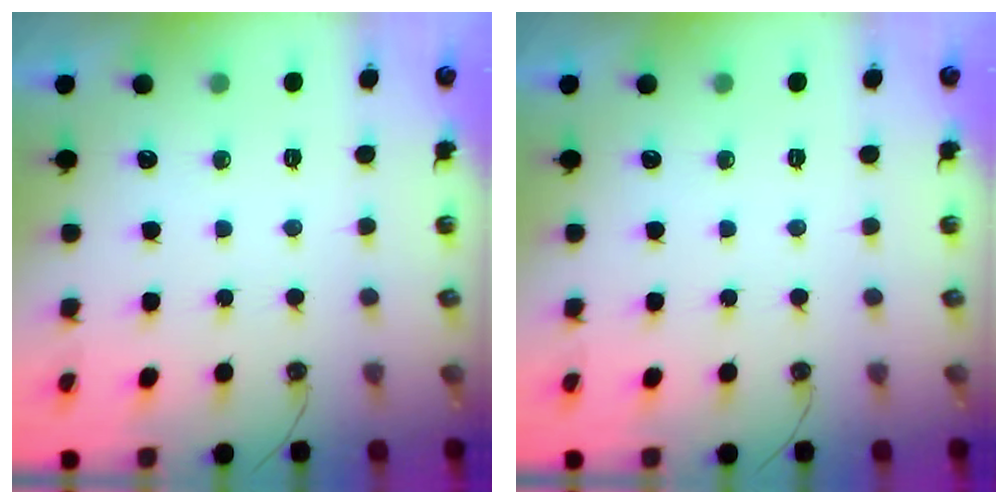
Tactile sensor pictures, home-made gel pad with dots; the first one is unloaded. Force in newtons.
{"total": 0.0}